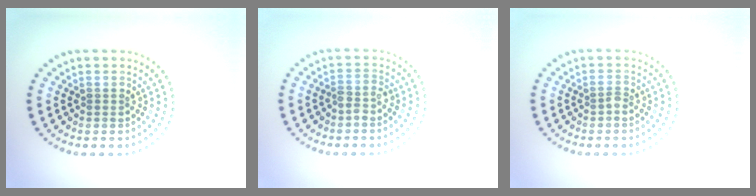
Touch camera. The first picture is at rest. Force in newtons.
{"total": 1.3, "press": 1.0, "slide": 0.9}
{"total": 0.8, "press": 0.6, "slide": 0.5}